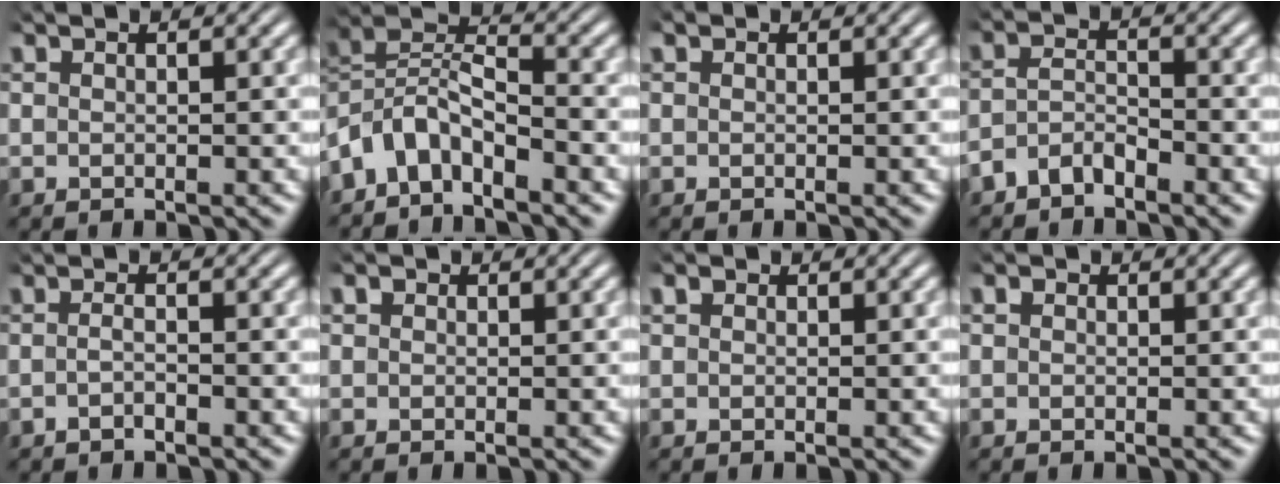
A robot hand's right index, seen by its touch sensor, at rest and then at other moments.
{"total": 8.0, "force": [-1.7, 6.5, 4.3], "torque": [-0.105, -0.017, -0.038]}
{"total": 0.0}
{"total": 3.3, "force": [-2.7, 1.4, 1.1], "torque": [-0.018, -0.010, -0.045]}
{"total": 1.5, "force": [-1.2, 0.4, 0.8], "torque": [-0.020, -0.010, -0.021]}
{"total": 1.0, "force": [0.3, 0.9, 0.4], "torque": [-0.010, -0.006, 0.004]}
{"total": 0.6, "force": [0.3, 0.5, 0.2], "torque": [-0.009, -0.007, 0.008]}
{"total": 0.7, "force": [0.1, 0.6, 0.3], "torque": [-0.007, -0.006, 0.001]}